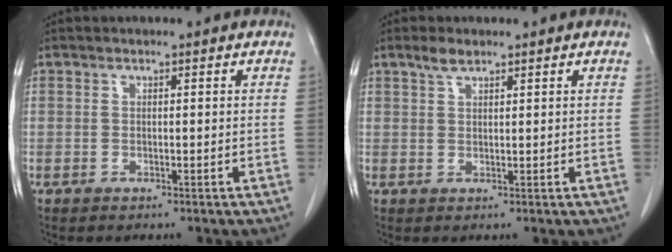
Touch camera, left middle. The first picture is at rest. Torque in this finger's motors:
{"motor_torque": [0.52, -0.48, -0.03, 0.00]}